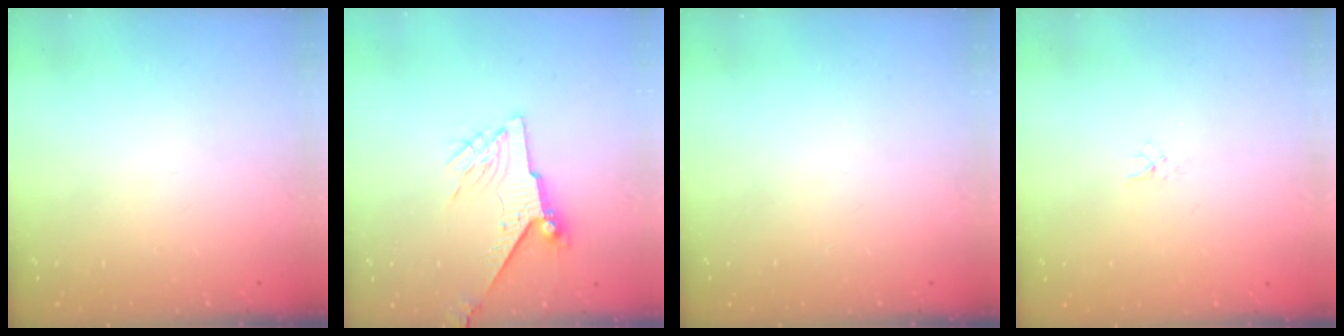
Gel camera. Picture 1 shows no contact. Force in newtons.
{"total": 7.0, "press": 6.9, "slide": 1.0}
{"total": 0.0}
{"total": 1.5, "press": 1.5, "slide": 0.1}